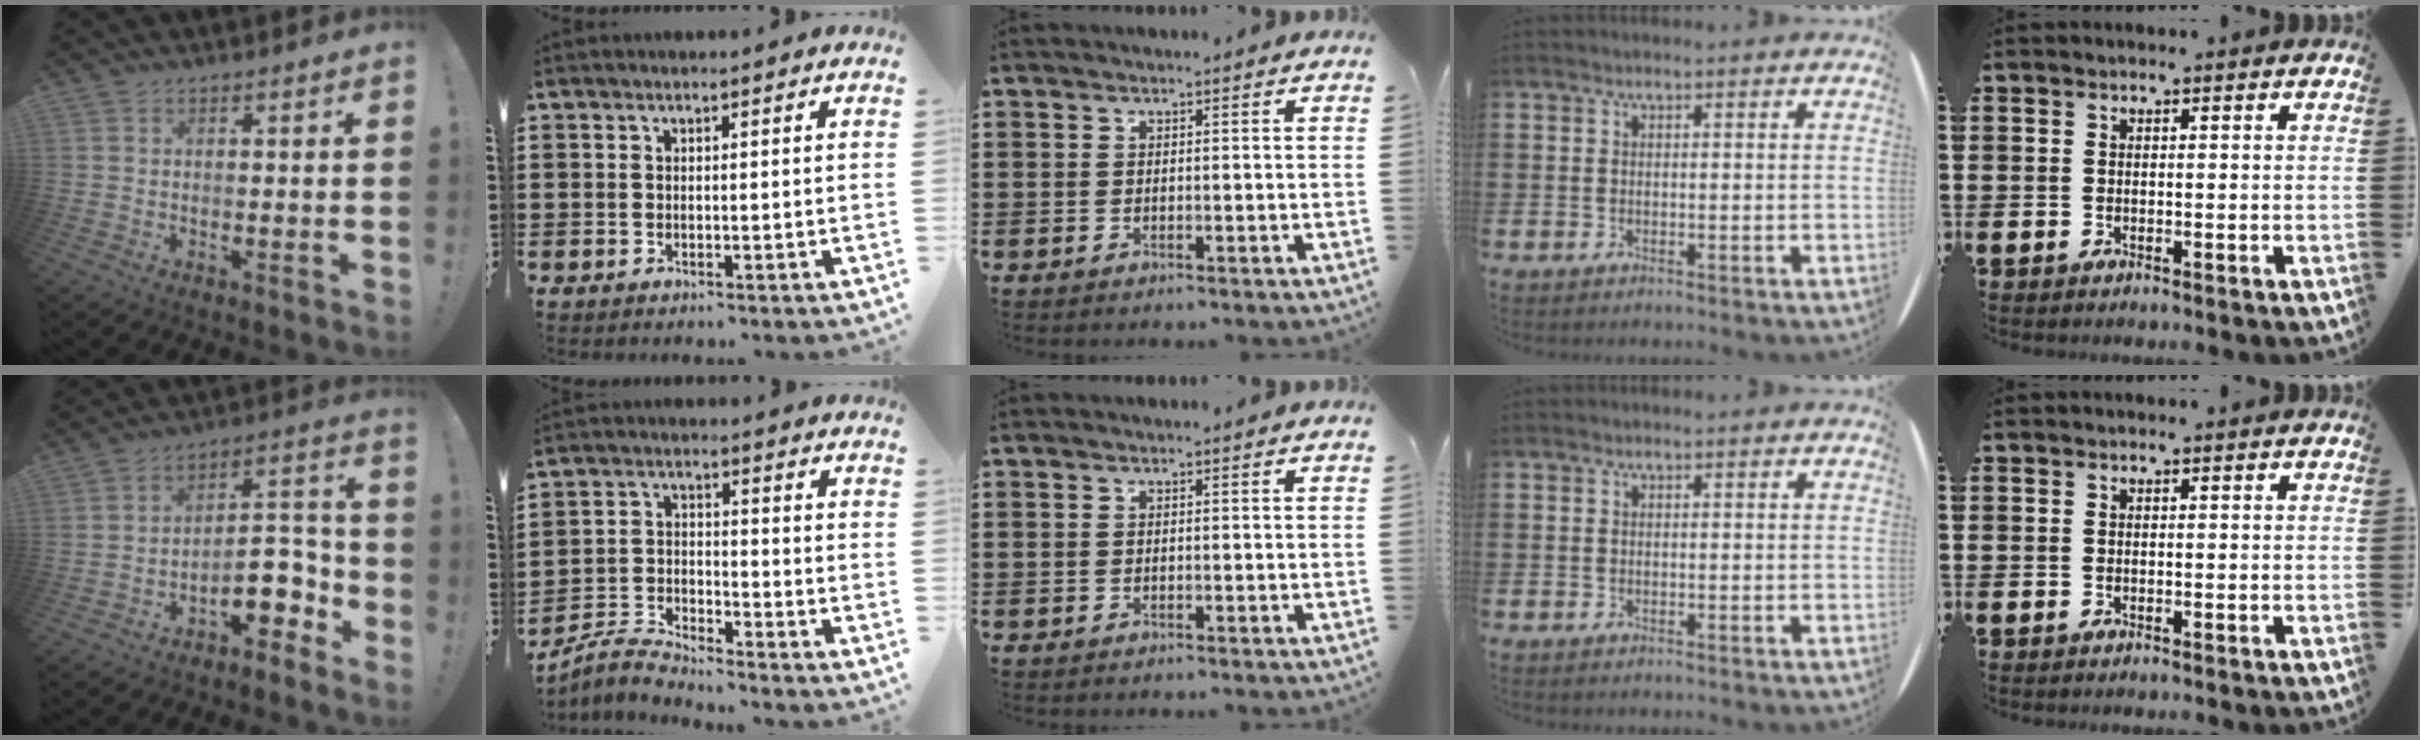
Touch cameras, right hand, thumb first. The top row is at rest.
{"thumb": {"total": 12.7, "force": [-6.3, 6.6, 8.8], "torque": [-0.113, 0.039, -0.096]}, "index": {"total": 3.9, "force": [-3.9, 0.3, 0.4], "torque": [-0.027, 0.002, -0.086]}}